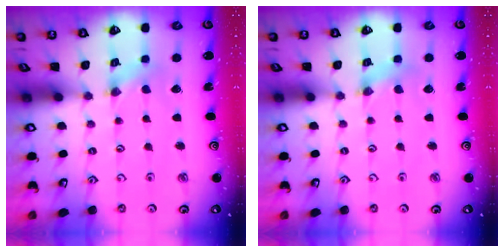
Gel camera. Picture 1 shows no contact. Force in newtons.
{"total": 1.3, "press": 1.3, "slide": 0.4}